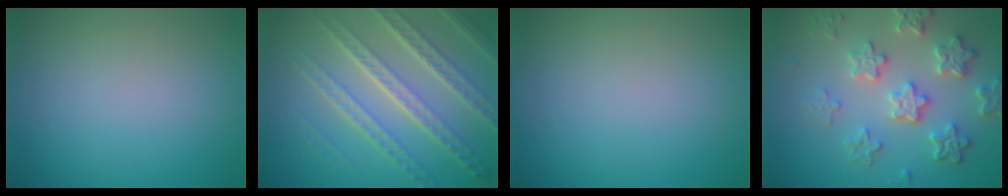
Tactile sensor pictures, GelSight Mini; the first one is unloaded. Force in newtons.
{"total": 7.1, "press": 5.0, "slide": 5.0}
{"total": 0.0}
{"total": 5.9, "press": 4.4, "slide": 4.0}